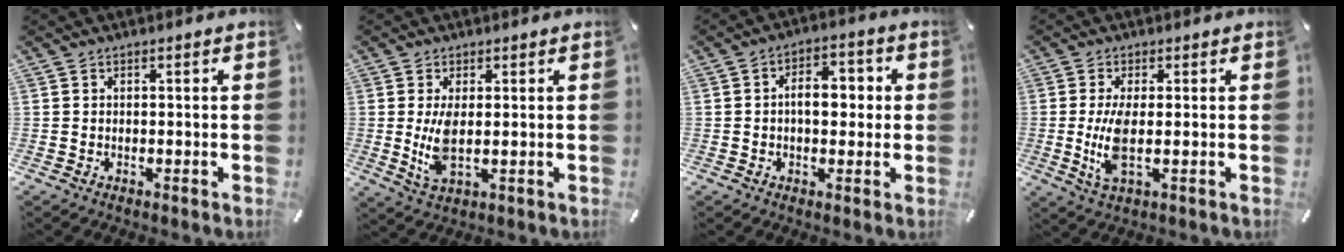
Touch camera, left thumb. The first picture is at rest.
{"total": 6.4, "force": [0.6, 2.5, 5.9], "torque": [-0.127, -0.013, 0.008]}
{"total": 7.1, "force": [-0.2, 4.6, 5.5], "torque": [-0.071, 0.003, -0.011]}
{"total": 7.5, "force": [-0.3, 2.3, 7.1], "torque": [-0.157, -0.018, -0.006]}